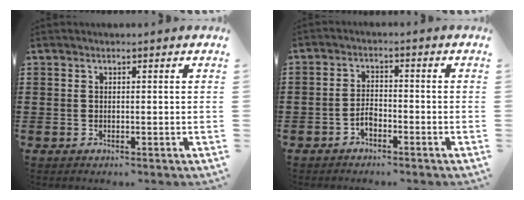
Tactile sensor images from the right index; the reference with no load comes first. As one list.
[{"total": 2.3, "force": [-1.6, 1.2, 1.0], "torque": [-0.025, 0.003, -0.033]}]